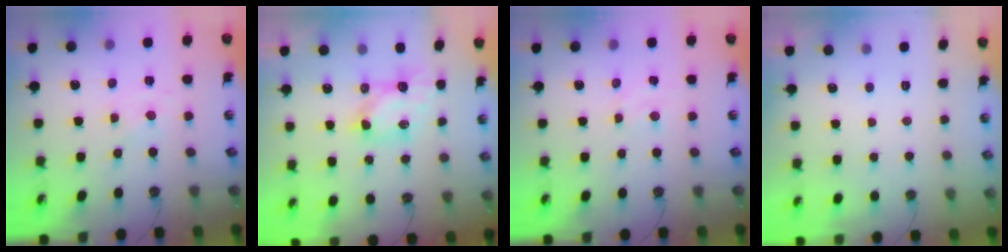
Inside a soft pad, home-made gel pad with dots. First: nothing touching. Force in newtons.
{"total": 6.4, "press": 6.4, "slide": 0.2}
{"total": 2.0, "press": 2.0, "slide": 0.4}
{"total": 0.0}